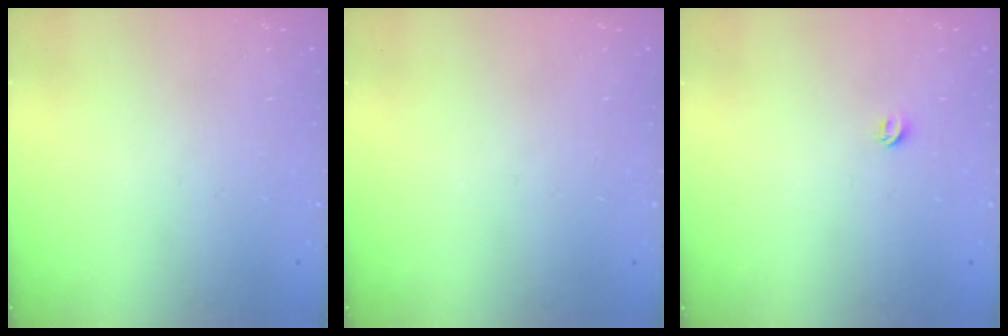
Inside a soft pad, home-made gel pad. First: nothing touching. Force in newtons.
{"total": 0.0}
{"total": 3.9, "press": 3.8, "slide": 0.3}